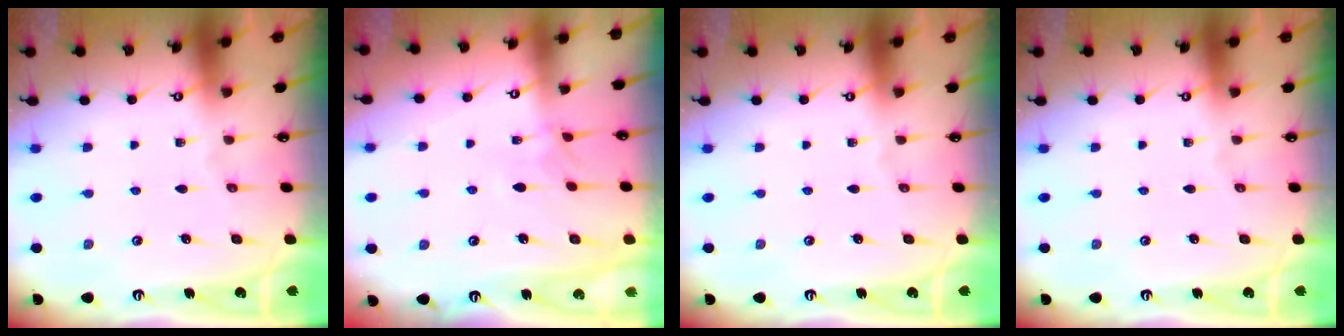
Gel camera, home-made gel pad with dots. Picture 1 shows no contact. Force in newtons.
{"total": 2.1, "press": 2.1, "slide": 0.4}
{"total": 0.0}
{"total": 0.0}